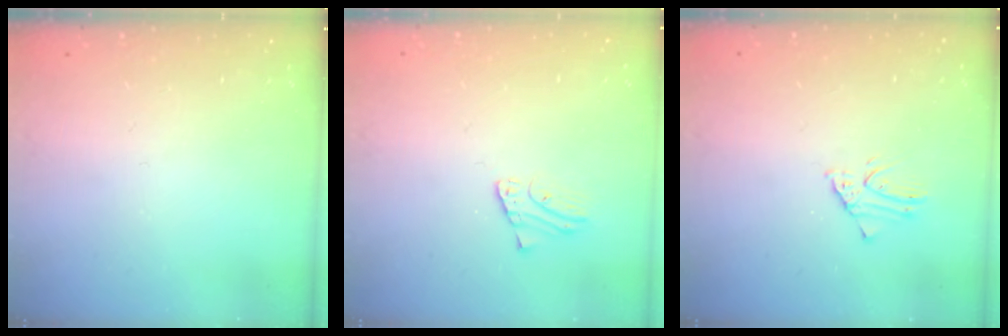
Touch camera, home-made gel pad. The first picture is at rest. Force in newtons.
{"total": 1.1, "press": 1.1, "slide": 0.1}
{"total": 1.5, "press": 1.5, "slide": 0.1}